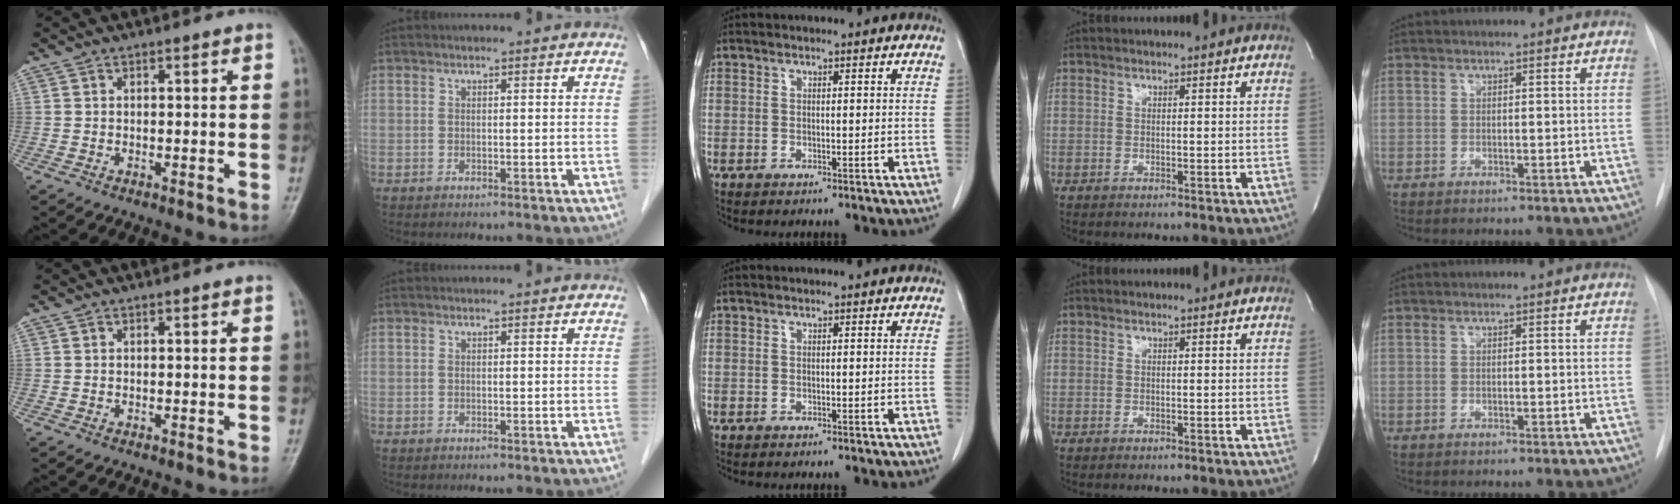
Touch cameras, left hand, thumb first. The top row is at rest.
{}